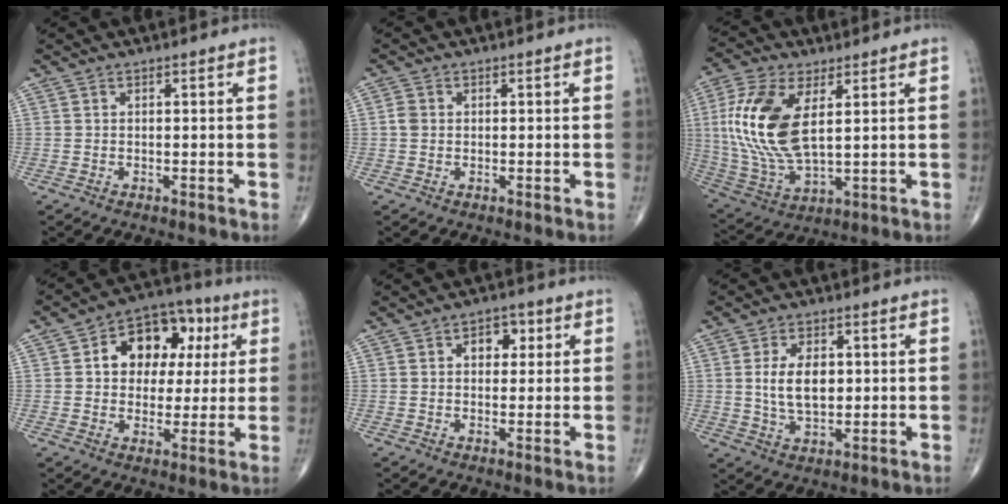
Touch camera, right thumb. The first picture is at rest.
{"total": 1.7, "force": [0.0, 1.4, 0.9], "torque": [-0.013, 0.002, -0.001]}
{"total": 17.4, "force": [3.7, 8.2, 14.9], "torque": [-0.328, -0.012, 0.078]}
{"total": 14.4, "force": [3.8, 10.0, 9.5], "torque": [-0.087, 0.015, 0.050]}
{"total": 4.4, "force": [1.3, 3.1, 2.9], "torque": [-0.015, 0.001, 0.013]}
{"total": 8.1, "force": [0.9, 4.7, 6.6], "torque": [-0.109, -0.008, 0.021]}